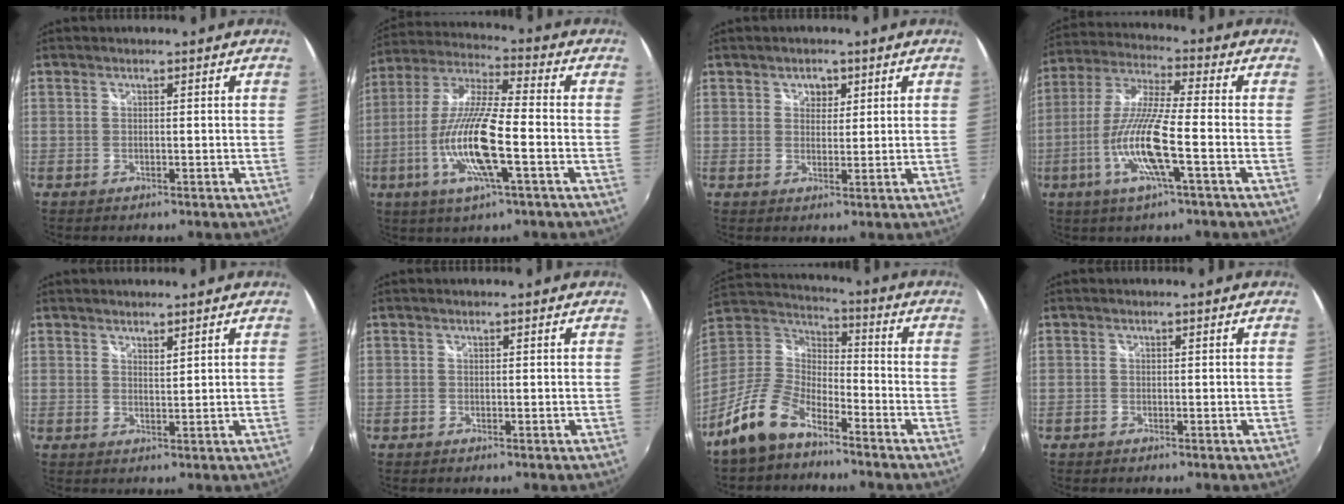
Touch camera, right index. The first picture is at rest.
{"total": 16.3, "force": [-5.2, 2.6, 15.2], "torque": [-0.307, -0.018, -0.101]}
{"total": 2.6, "force": [1.2, 2.1, 0.9], "torque": [-0.006, 0.006, 0.020]}
{"total": 13.4, "force": [-4.9, 1.0, 12.4], "torque": [-0.255, -0.012, -0.094]}
{"total": 1.5, "force": [1.3, 0.3, 0.6], "torque": [-0.007, 0.000, 0.022]}
{"total": 0.0}
{"total": 12.7, "force": [-8.6, 5.6, 7.6], "torque": [-0.174, 0.005, -0.170]}
{"total": 0.7, "force": [-0.6, 0.4, 0.0], "torque": [-0.003, -0.002, -0.014]}